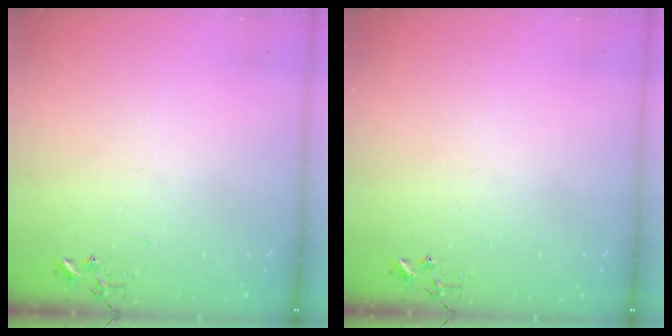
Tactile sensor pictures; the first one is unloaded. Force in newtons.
{"total": 0.0}